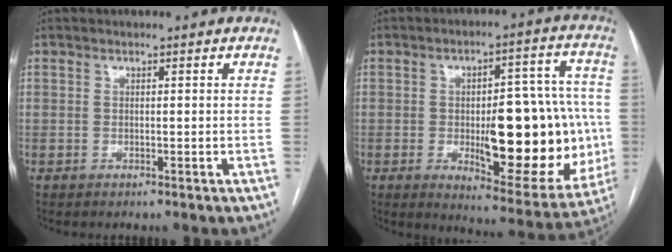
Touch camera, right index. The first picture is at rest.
{"total": 21.9, "force": [-3.0, 7.5, 20.3], "torque": [-0.217, 0.020, -0.015]}